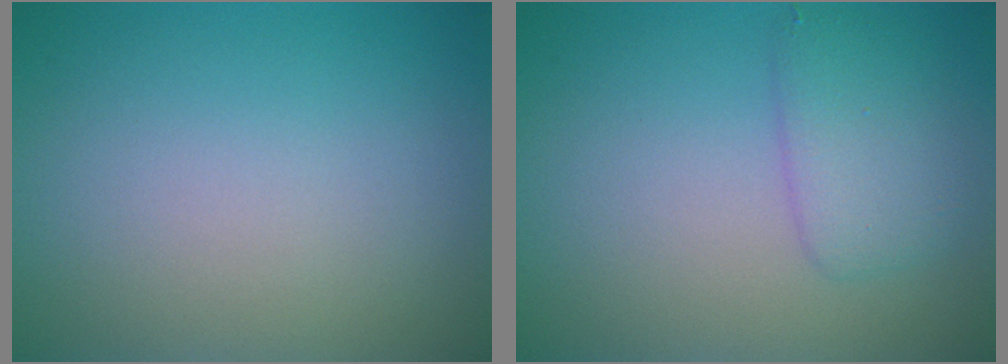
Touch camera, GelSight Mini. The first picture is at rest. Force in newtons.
{"total": 2.8, "press": 2.8, "slide": 0.1}